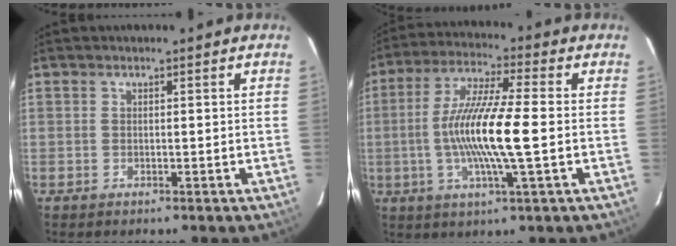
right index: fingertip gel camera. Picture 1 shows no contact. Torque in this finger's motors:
{"motor_torque": [1.32, -0.82, 1.04, 0.21]}